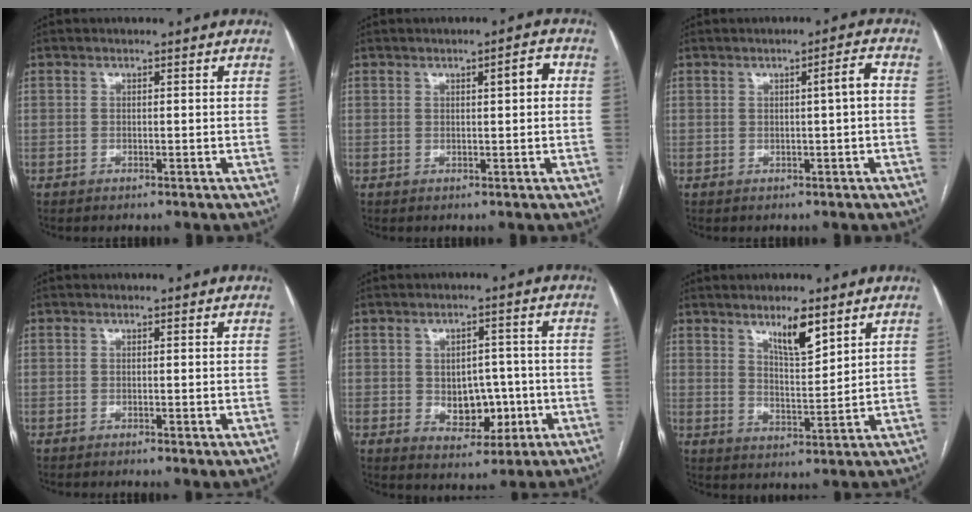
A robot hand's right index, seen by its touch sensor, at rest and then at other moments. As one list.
[{"total": 2.7, "force": [0.6, 0.6, 2.5], "torque": [-0.034, 0.008, 0.008]}, {"total": 2.5, "force": [0.1, -0.1, 2.5], "torque": [-0.035, 0.004, 0.002]}, {"total": 1.0, "force": [-0.3, 0.2, 1.0], "torque": [-0.015, -0.004, -0.004]}, {"total": 6.8, "force": [-1.0, 4.8, 4.7], "torque": [-0.062, 0.010, 0.000]}, {"total": 6.3, "force": [4.2, 1.3, 4.5], "torque": [-0.080, -0.007, 0.074]}]